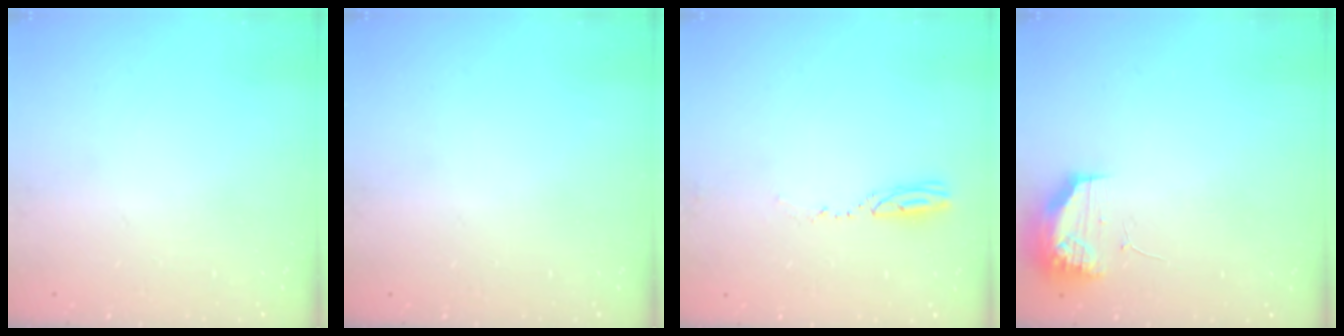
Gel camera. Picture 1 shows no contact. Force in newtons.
{"total": 0.0}
{"total": 3.3, "press": 3.1, "slide": 1.2}
{"total": 9.7, "press": 9.7, "slide": 0.9}